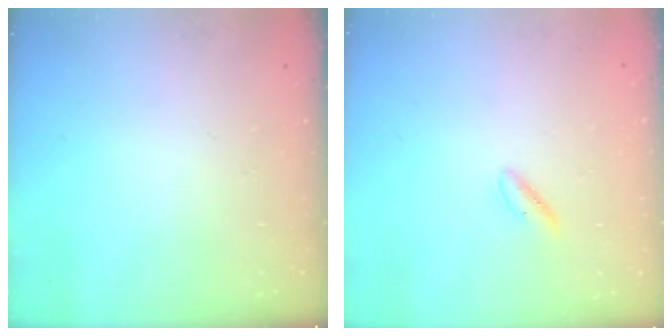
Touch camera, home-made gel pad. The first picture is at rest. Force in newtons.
{"total": 2.1, "press": 1.7, "slide": 1.3}